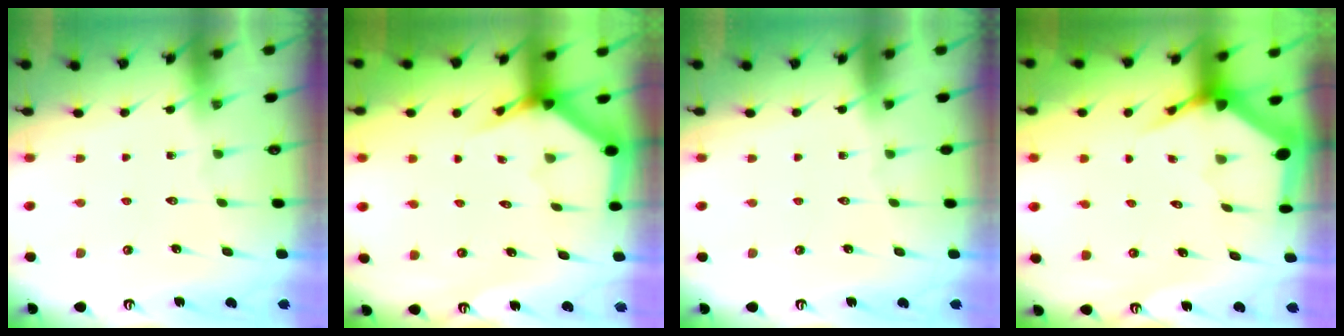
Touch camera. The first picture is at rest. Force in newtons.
{"total": 3.7, "press": 3.7, "slide": 0.3}
{"total": 0.0}
{"total": 3.8, "press": 3.8, "slide": 0.5}